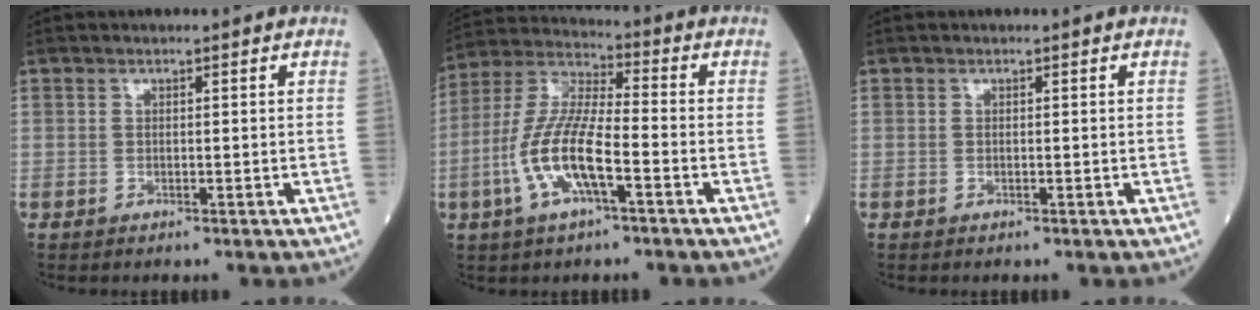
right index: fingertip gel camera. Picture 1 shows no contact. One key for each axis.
{"total": 12.1, "fx": -3.8, "fy": 2.7, "fz": 11.1, "tx": -0.242, "ty": 0.003, "tz": -0.074}
{"total": 0.0}